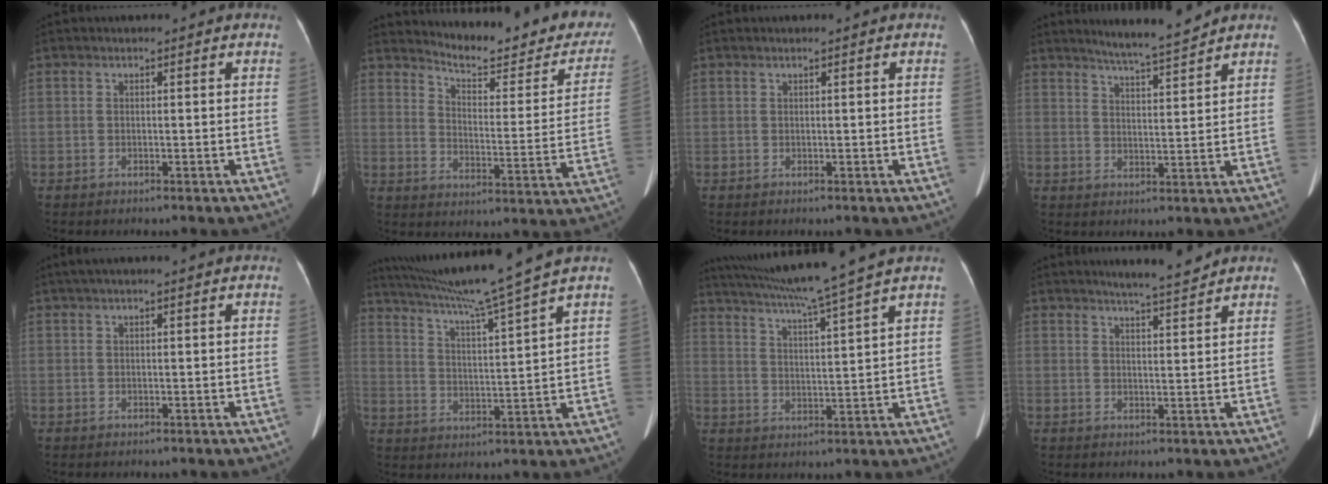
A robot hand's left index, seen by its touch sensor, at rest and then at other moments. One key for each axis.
{"total": 19.7, "fx": 18.1, "fy": 4.1, "fz": 6.6, "tx": -0.074, "ty": -0.064, "tz": 0.215}
{"total": 0.0}
{"total": 6.3, "fx": 5.9, "fy": -0.9, "fz": 2.3, "tx": -0.045, "ty": -0.007, "tz": 0.099}
{"total": 2.9, "fx": 2.1, "fy": 0.1, "fz": 2.0, "tx": -0.031, "ty": 0.033, "tz": 0.035}
{"total": 14.0, "fx": 11.8, "fy": -3.0, "fz": 6.9, "tx": -0.122, "ty": -0.015, "tz": 0.190}
{"total": 13.4, "fx": 11.3, "fy": -2.5, "fz": 6.6, "tx": -0.117, "ty": -0.006, "tz": 0.177}
{"total": 5.1, "fx": 4.7, "fy": -0.2, "fz": 2.1, "tx": -0.040, "ty": -0.001, "tz": 0.073}